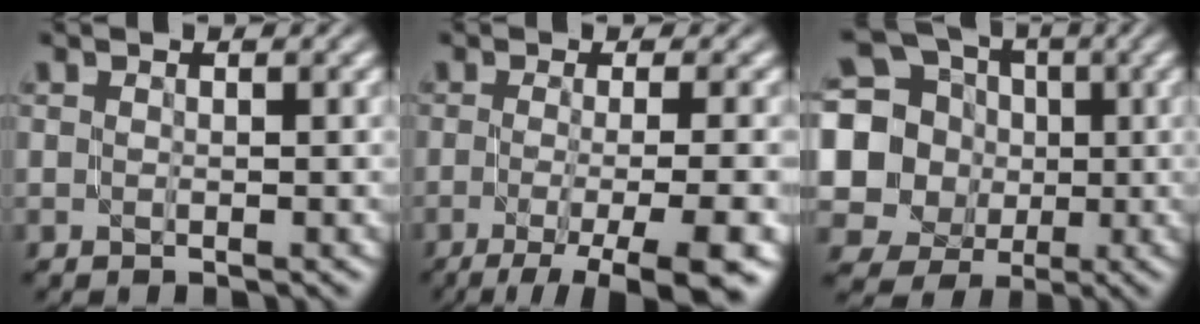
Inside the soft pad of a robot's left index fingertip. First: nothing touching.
{"total": 9.7, "force": [-4.4, 2.8, 8.2], "torque": [-0.096, -0.017, -0.060]}
{"total": 10.6, "force": [0.6, 9.9, 3.8], "torque": [-0.120, 0.016, -0.010]}